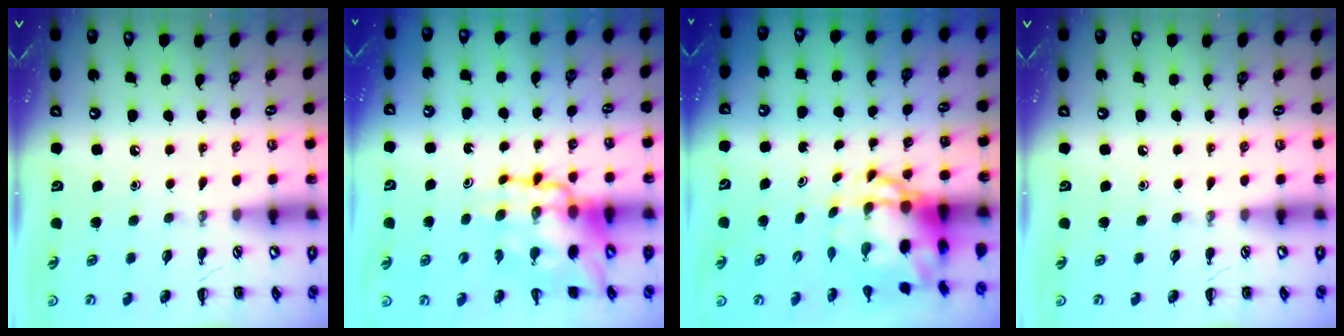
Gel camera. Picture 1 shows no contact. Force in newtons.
{"total": 14.7, "press": 14.2, "slide": 3.9}
{"total": 6.9, "press": 6.6, "slide": 1.7}
{"total": 0.0}